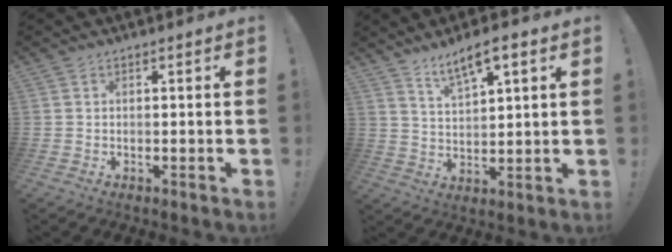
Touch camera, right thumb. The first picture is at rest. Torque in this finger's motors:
{"motor_torque": [-0.56, 0.60, -0.22, 0.31, -0.05]}